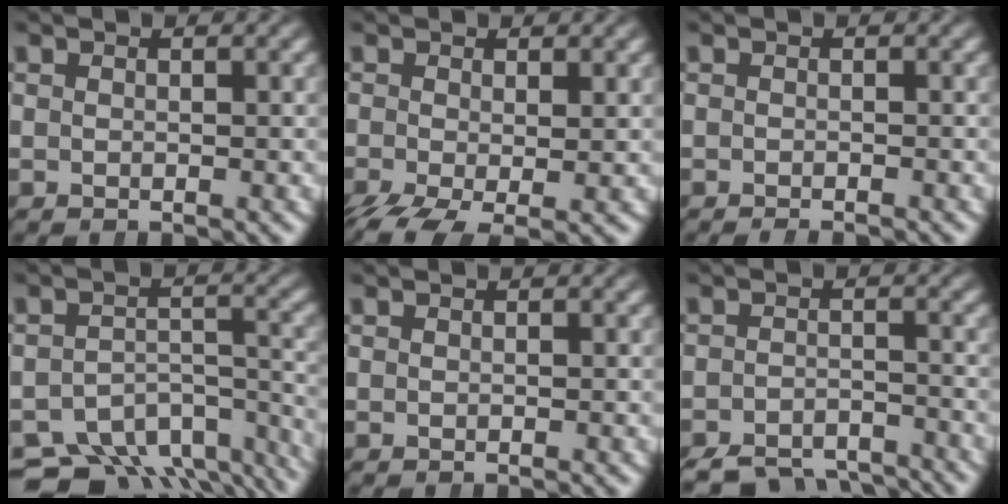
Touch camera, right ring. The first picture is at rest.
{"total": 3.8, "force": [-2.4, 1.6, 2.4], "torque": [-0.042, -0.024, -0.029]}
{"total": 0.8, "force": [-0.8, -0.1, 0.0], "torque": [-0.002, -0.001, -0.017]}
{"total": 10.8, "force": [-8.4, 5.5, 4.0], "torque": [-0.050, -0.022, -0.136]}
{"total": 0.0}
{"total": 6.5, "force": [-6.2, 1.7, 1.1], "torque": [-0.001, -0.018, -0.103]}